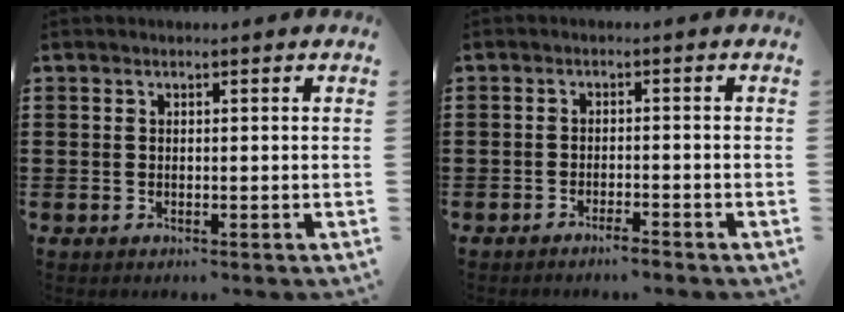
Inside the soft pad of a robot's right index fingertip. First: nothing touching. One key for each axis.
{"total": 1.6, "fx": -1.5, "fy": 0.1, "fz": 0.6, "tx": -0.011, "ty": 0.002, "tz": -0.028}